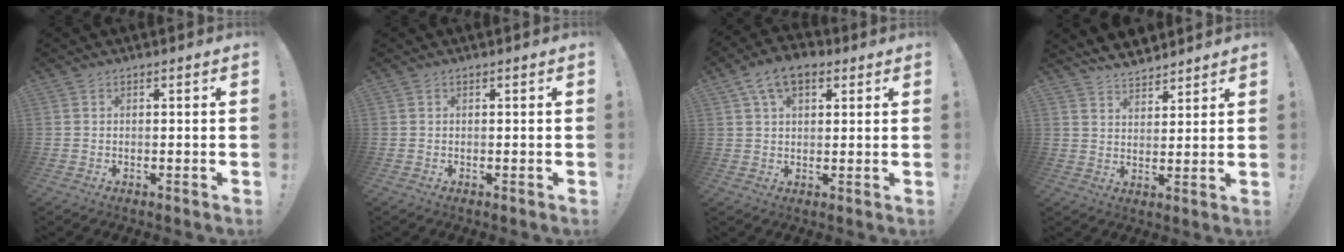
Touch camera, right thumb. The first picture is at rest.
{"total": 0.0}
{"total": 9.2, "force": [4.4, 5.3, 6.2], "torque": [-0.103, 0.000, 0.083]}
{"total": 7.0, "force": [6.3, 2.7, 1.5], "torque": [-0.030, -0.043, 0.120]}